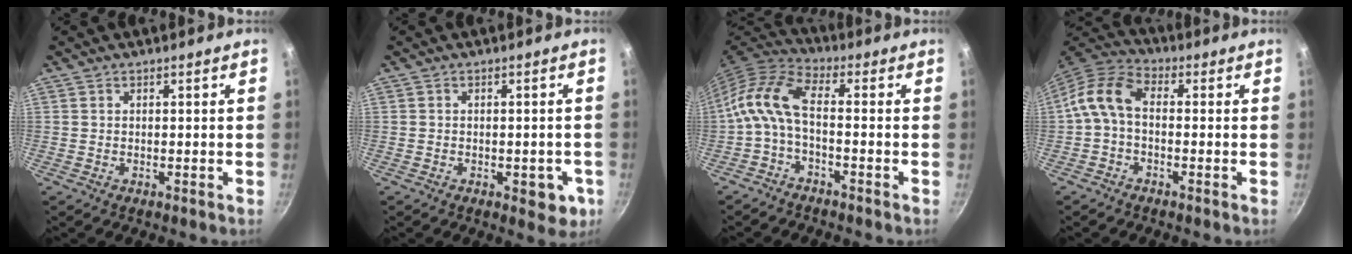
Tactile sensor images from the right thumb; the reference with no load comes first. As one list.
[{"total": 4.9, "force": [-1.8, 2.4, 3.8], "torque": [-0.024, 0.004, -0.019]}, {"total": 9.3, "force": [-1.7, 3.6, 8.4], "torque": [-0.182, 0.040, -0.047]}, {"total": 9.2, "force": [-0.2, 5.6, 7.3], "torque": [-0.143, 0.028, -0.019]}]